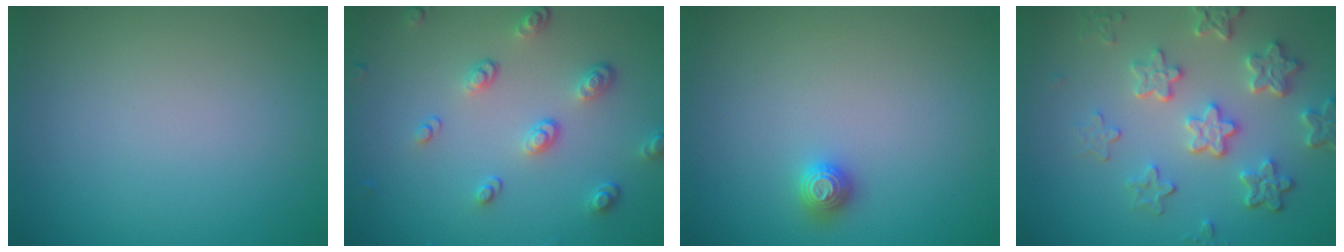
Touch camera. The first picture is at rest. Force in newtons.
{"total": 3.5, "press": 2.6, "slide": 2.3}
{"total": 1.3, "press": 1.2, "slide": 0.3}
{"total": 5.7, "press": 4.3, "slide": 3.8}